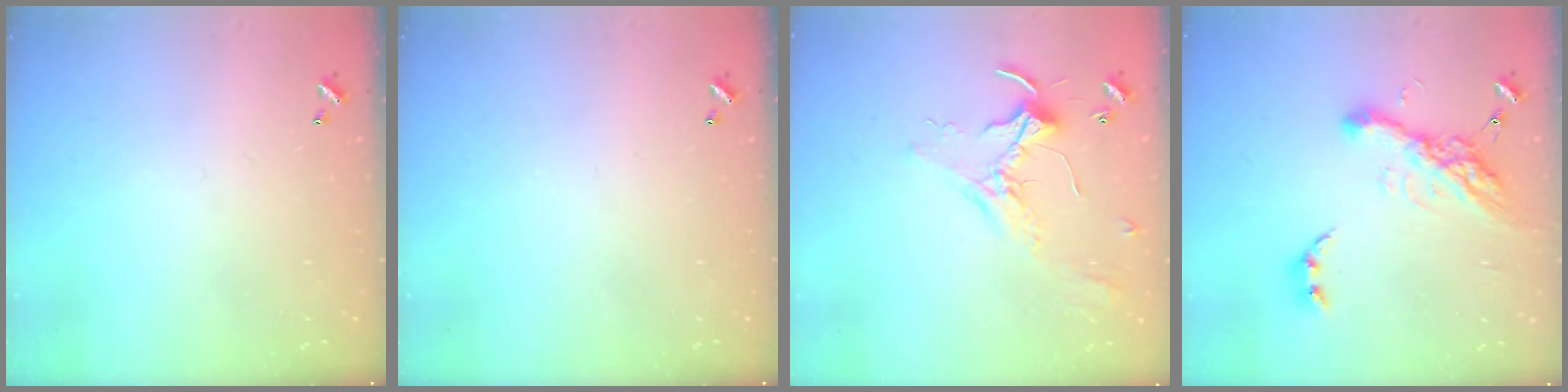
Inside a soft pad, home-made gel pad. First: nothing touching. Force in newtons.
{"total": 0.0}
{"total": 2.2, "press": 2.1, "slide": 0.4}
{"total": 15.2, "press": 15.1, "slide": 1.6}